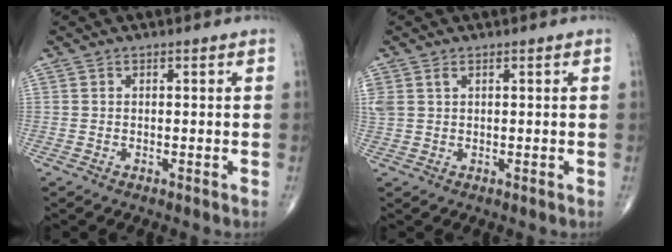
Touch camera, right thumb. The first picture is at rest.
{"total": 2.6, "force": [1.2, 1.5, 1.7], "torque": [-0.055, 0.015, 0.034]}